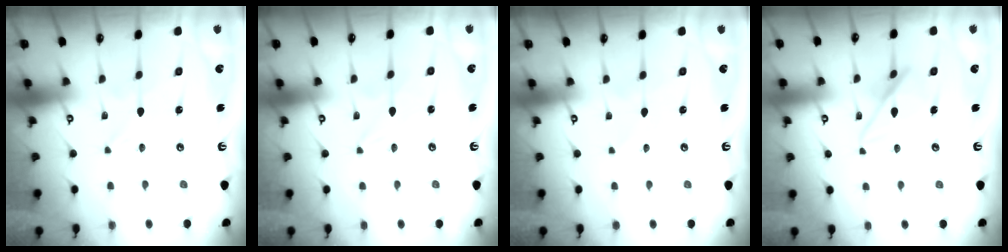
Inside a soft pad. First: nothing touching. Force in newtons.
{"total": 0.0}
{"total": 2.2, "press": 2.1, "slide": 0.3}
{"total": 11.2, "press": 11.2, "slide": 1.1}